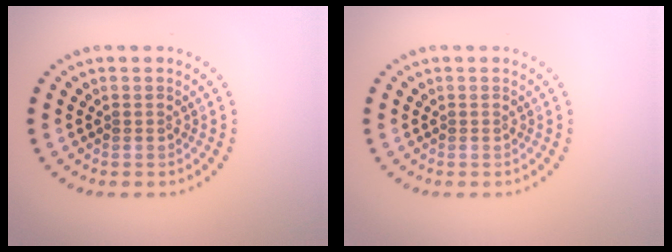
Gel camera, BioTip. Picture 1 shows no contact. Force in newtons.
{"total": 0.0}